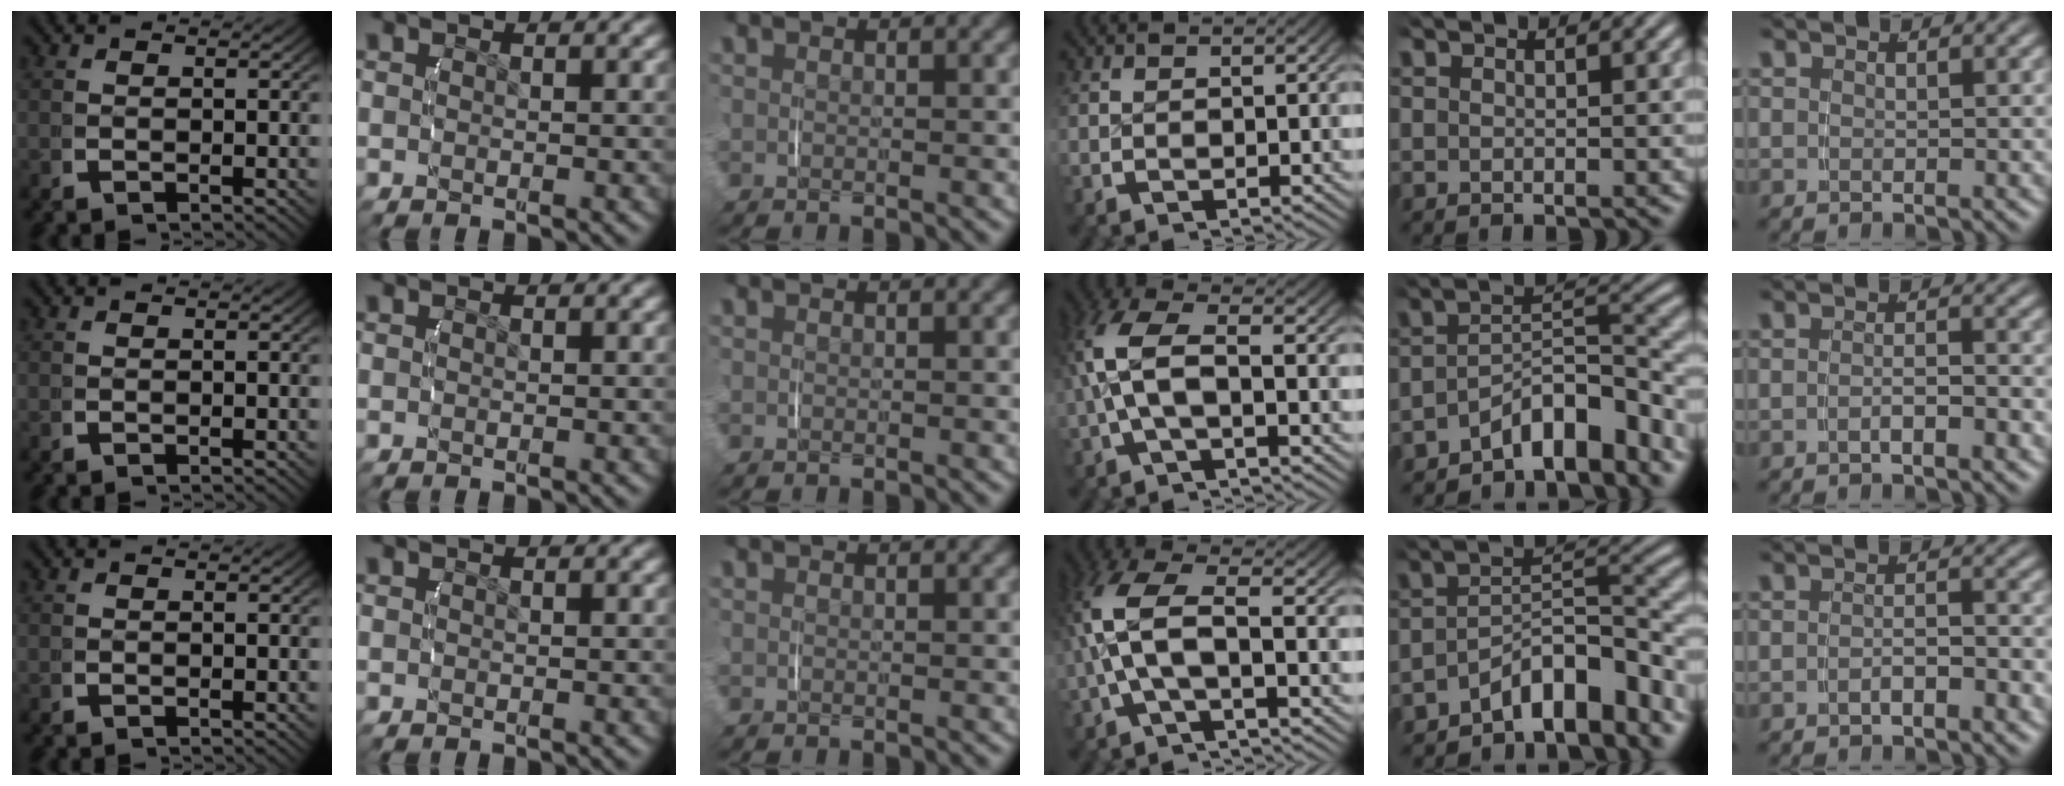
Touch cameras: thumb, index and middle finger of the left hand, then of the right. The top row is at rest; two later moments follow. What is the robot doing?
{"motion": "lift_and_place", "object": "toothpaste"}